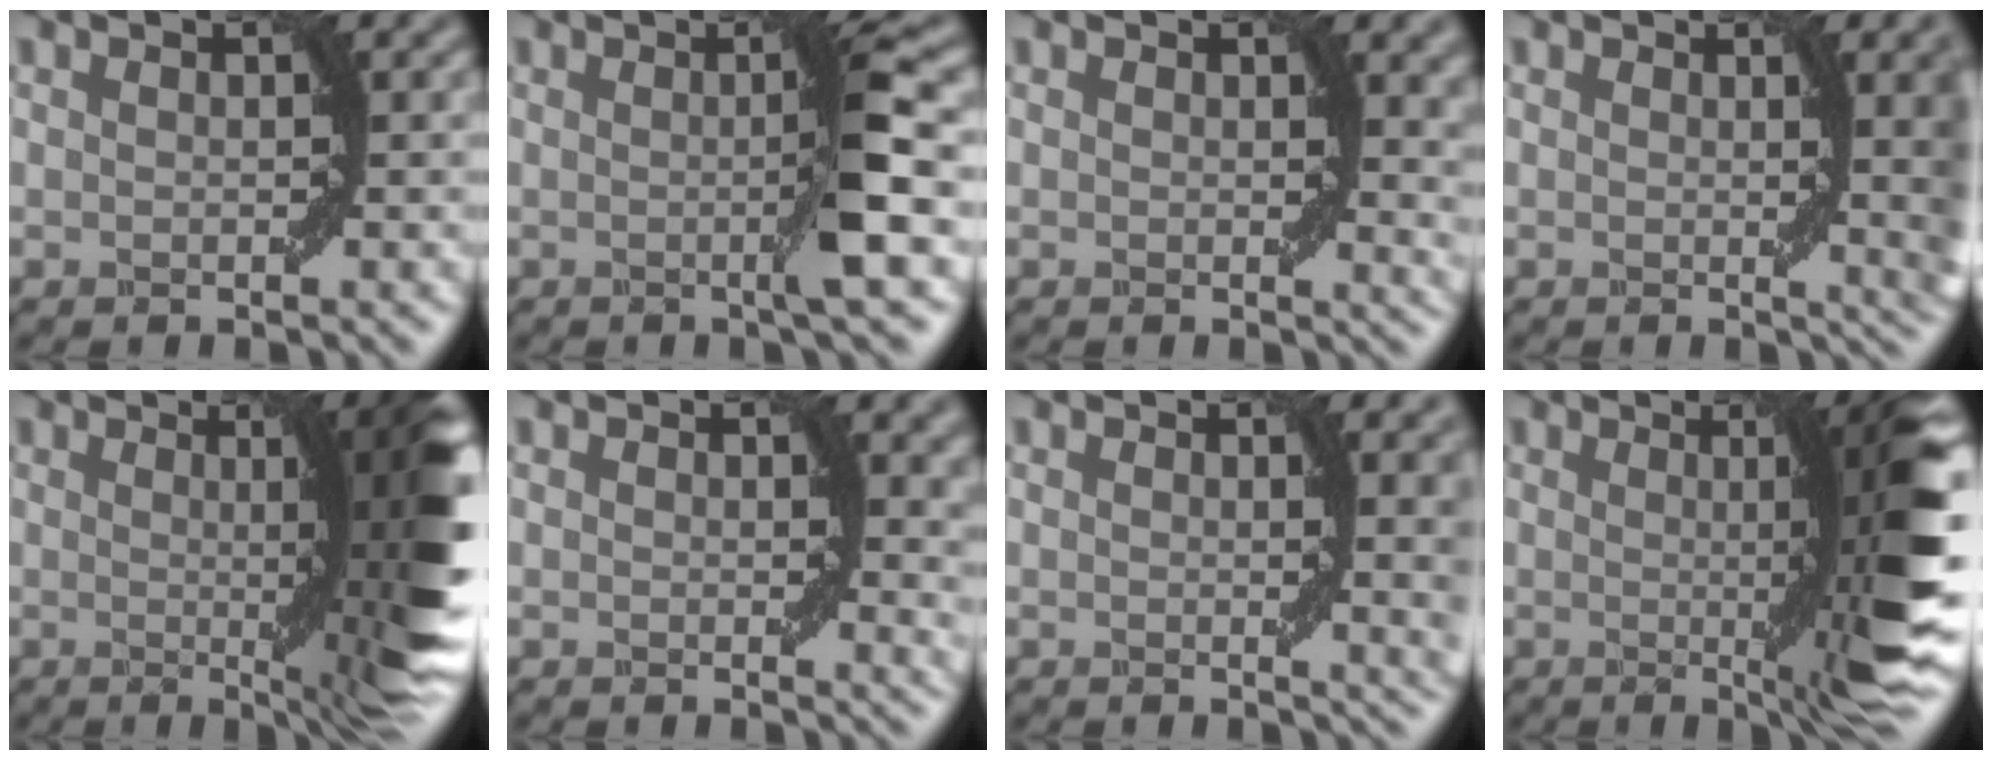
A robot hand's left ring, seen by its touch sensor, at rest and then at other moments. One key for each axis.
{"total": 4.6, "fx": -0.1, "fy": 0.2, "fz": 4.5, "tx": -0.069, "ty": -0.001, "tz": -0.004}
{"total": 3.4, "fx": 1.2, "fy": 1.2, "fz": 2.9, "tx": -0.027, "ty": -0.004, "tz": 0.019}
{"total": 8.3, "fx": 0.7, "fy": 2.6, "fz": 7.9, "tx": -0.058, "ty": 0.008, "tz": 0.009}
{"total": 12.5, "fx": 0.6, "fy": 2.6, "fz": 12.2, "tx": -0.111, "ty": 0.006, "tz": 0.014}
{"total": 3.5, "fx": 1.1, "fy": 1.3, "fz": 3.0, "tx": -0.026, "ty": -0.005, "tz": 0.018}
{"total": 6.9, "fx": 0.8, "fy": 2.2, "fz": 6.5, "tx": -0.050, "ty": 0.001, "tz": 0.015}
{"total": 11.5, "fx": 0.3, "fy": 1.6, "fz": 11.4, "tx": -0.133, "ty": -0.001, "tz": 0.009}